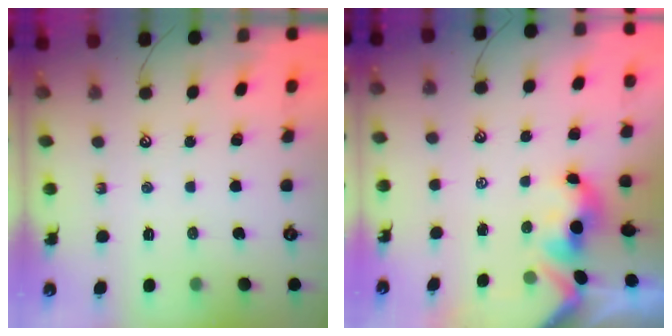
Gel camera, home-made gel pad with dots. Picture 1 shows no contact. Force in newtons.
{"total": 1.0, "press": 0.7, "slide": 0.7}